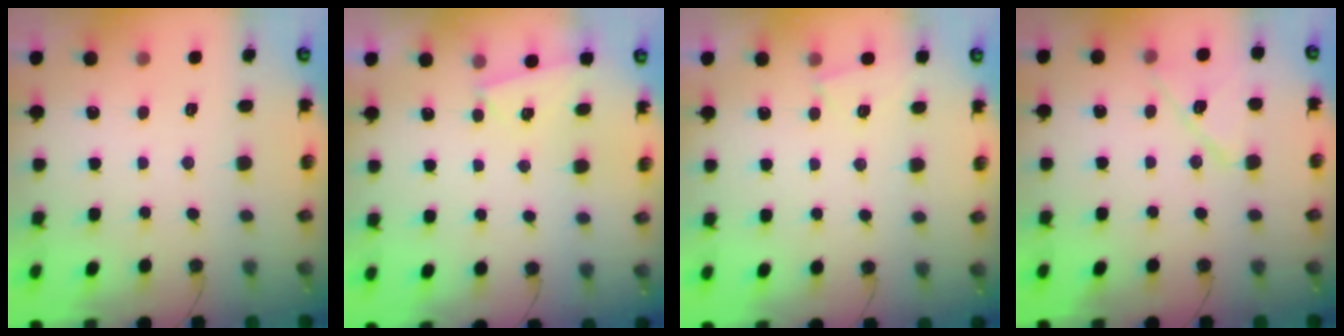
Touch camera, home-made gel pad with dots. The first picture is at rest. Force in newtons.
{"total": 2.5, "press": 1.5, "slide": 2.0}
{"total": 2.5, "press": 2.5, "slide": 0.4}
{"total": 11.1, "press": 11.1, "slide": 0.6}